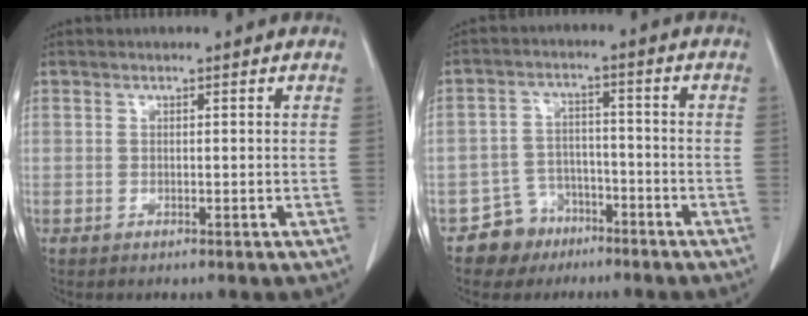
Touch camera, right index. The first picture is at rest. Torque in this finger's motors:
{"motor_torque": [-0.89, 0.60, -0.92, -0.21]}